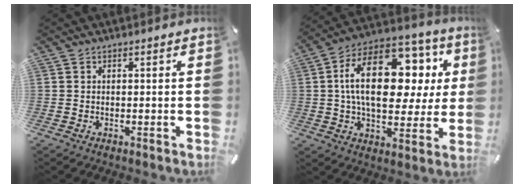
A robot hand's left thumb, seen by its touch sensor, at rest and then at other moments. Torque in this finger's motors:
{"motor_torque": [0.92, 0.87, 2.34, -0.43, 0.76]}